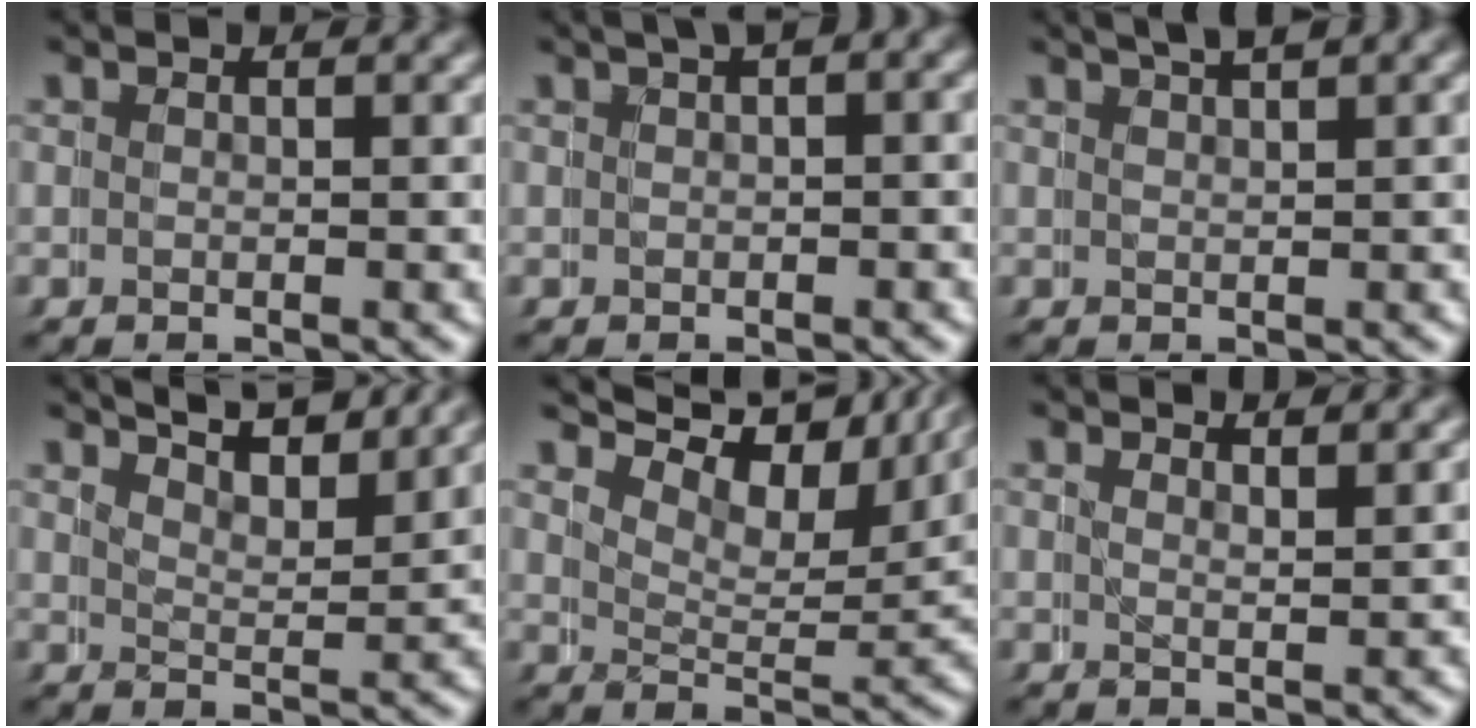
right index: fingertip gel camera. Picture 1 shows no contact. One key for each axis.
{"total": 2.7, "fx": 1.0, "fy": 1.4, "fz": 2.0, "tx": -0.012, "ty": 0.020, "tz": 0.004}
{"total": 3.4, "fx": 2.7, "fy": 0.8, "fz": 1.8, "tx": -0.018, "ty": 0.011, "tz": 0.040}
{"total": 6.8, "fx": 6.2, "fy": 1.7, "fz": 2.4, "tx": -0.040, "ty": 0.006, "tz": 0.090}
{"total": 10.9, "fx": 8.8, "fy": 4.0, "fz": 4.9, "tx": -0.066, "ty": 0.036, "tz": 0.114}
{"total": 1.8, "fx": 1.8, "fy": -0.4, "fz": -0.3, "tx": -0.008, "ty": -0.013, "tz": 0.030}